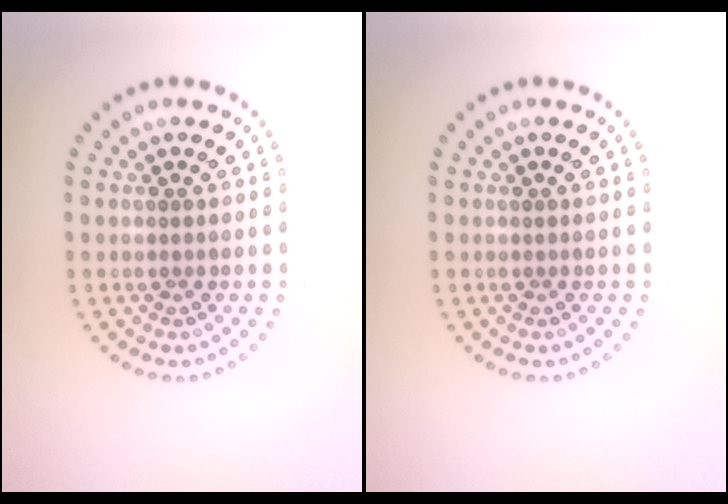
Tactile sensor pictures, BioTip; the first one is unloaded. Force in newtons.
{"total": 0.0}